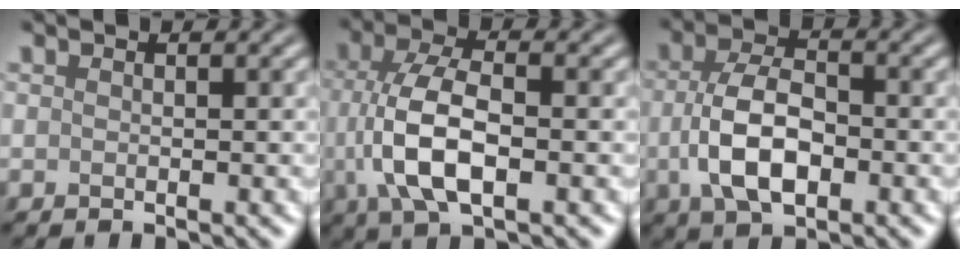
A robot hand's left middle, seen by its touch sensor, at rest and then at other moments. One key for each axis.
{"total": 7.1, "fx": -0.8, "fy": 3.3, "fz": 6.2, "tx": -0.135, "ty": 0.003, "tz": -0.018}
{"total": 6.1, "fx": -1.3, "fy": 3.2, "fz": 5.0, "tx": -0.103, "ty": 0.001, "tz": -0.026}